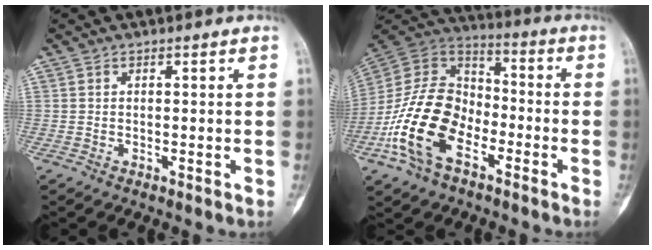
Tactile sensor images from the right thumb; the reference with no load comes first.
{"total": 18.4, "force": [-7.6, 11.4, 12.4], "torque": [-0.228, 0.061, -0.150]}